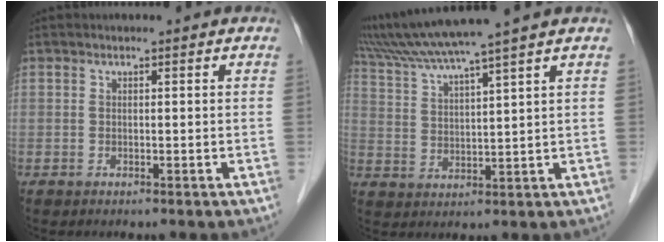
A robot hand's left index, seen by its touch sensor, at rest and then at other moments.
{"total": 11.9, "force": [10.0, -2.1, 6.1], "torque": [-0.113, 0.014, 0.170]}